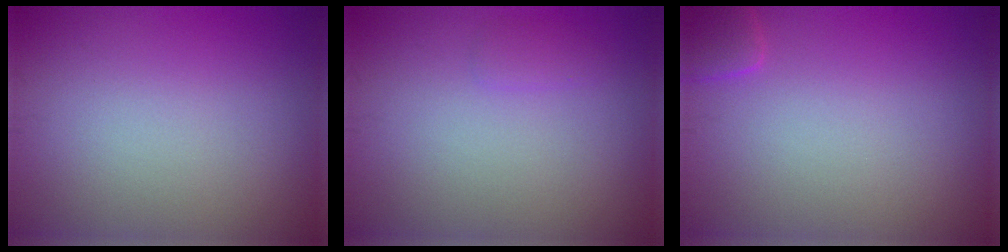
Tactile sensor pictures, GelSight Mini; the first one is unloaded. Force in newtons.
{"total": 0.8, "press": 0.8, "slide": 0.1}
{"total": 1.7, "press": 1.7, "slide": 0.2}